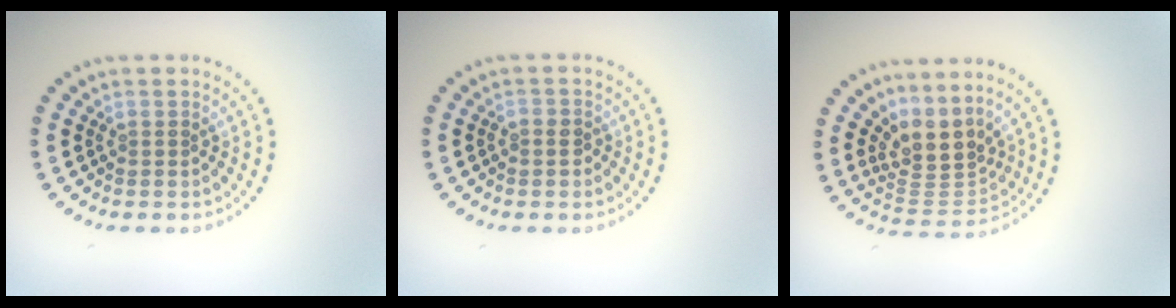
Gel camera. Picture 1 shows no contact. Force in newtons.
{"total": 0.8, "press": 0.7, "slide": 0.3}
{"total": 4.0, "press": 2.7, "slide": 2.9}